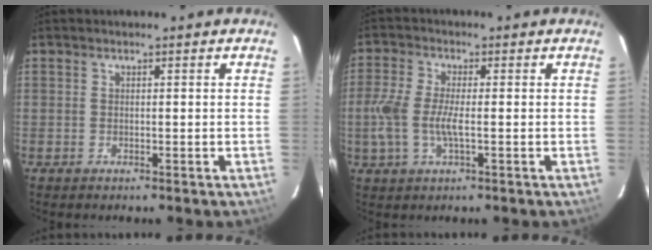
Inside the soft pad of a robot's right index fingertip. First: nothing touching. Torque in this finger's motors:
{"motor_torque": [0.84, -0.19, 0.54, 0.13]}